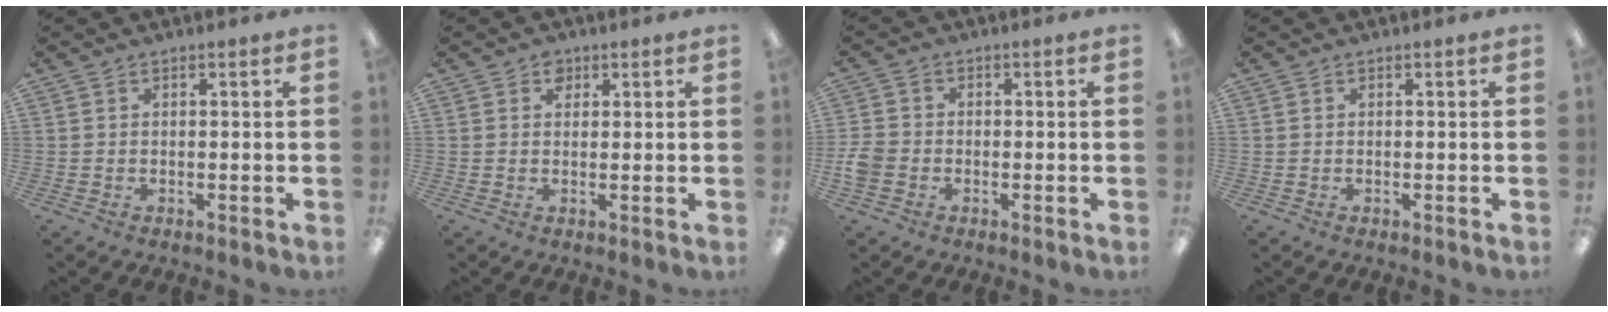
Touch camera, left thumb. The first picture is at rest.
{"total": 2.2, "force": [1.2, 1.6, 0.9], "torque": [-0.002, -0.003, 0.018]}
{"total": 4.5, "force": [-1.5, 3.7, 2.2], "torque": [-0.038, 0.012, -0.025]}
{"total": 0.0}